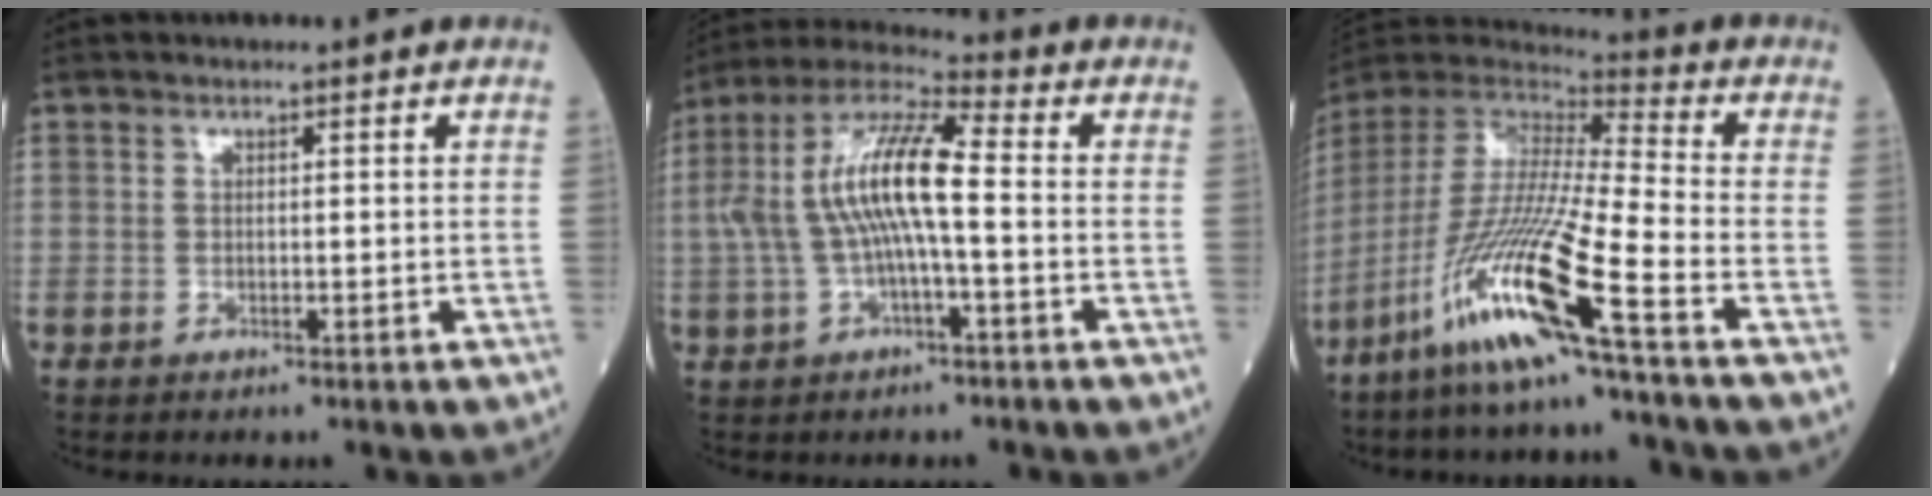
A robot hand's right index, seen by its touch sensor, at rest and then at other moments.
{"total": 12.5, "force": [-0.4, 2.5, 12.2], "torque": [-0.256, 0.028, -0.012]}
{"total": 19.1, "force": [-10.4, -0.8, 16.0], "torque": [-0.358, -0.051, -0.211]}